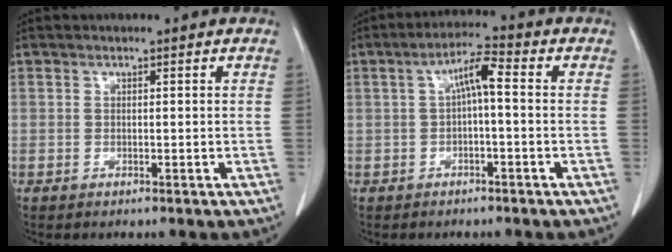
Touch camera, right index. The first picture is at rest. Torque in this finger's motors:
{"motor_torque": [0.57, -0.20, 0.25, 0.07]}